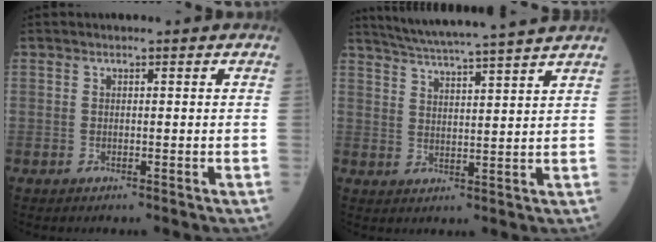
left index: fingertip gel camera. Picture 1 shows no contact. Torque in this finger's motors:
{"motor_torque": [0.04, -0.06, 0.04, 0.04]}